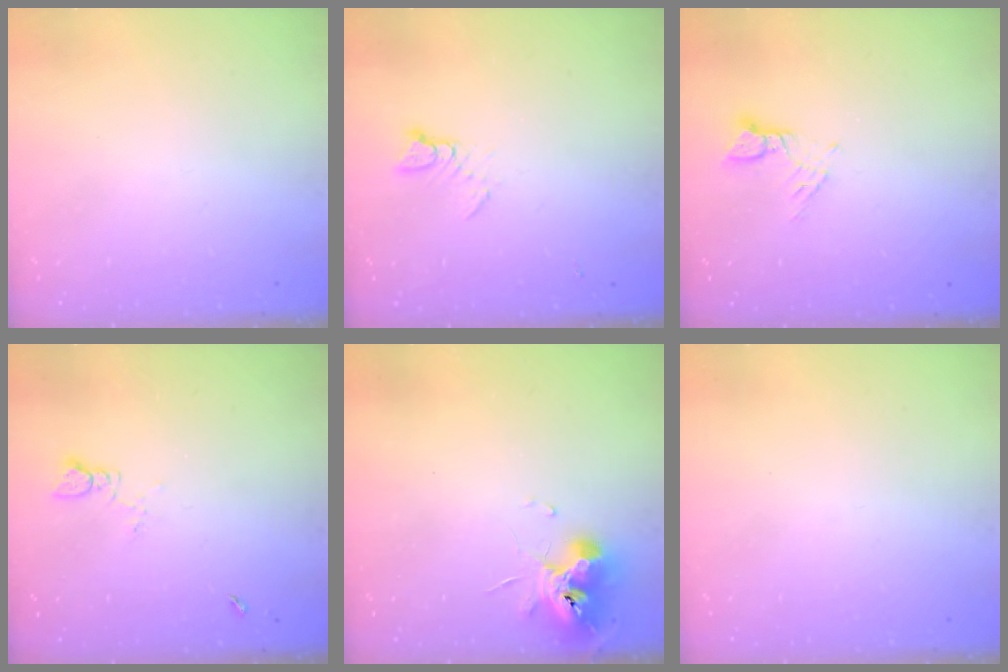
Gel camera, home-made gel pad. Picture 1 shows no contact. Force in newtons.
{"total": 2.5, "press": 2.5, "slide": 0.3}
{"total": 3.1, "press": 3.1, "slide": 0.4}
{"total": 1.7, "press": 1.7, "slide": 0.2}
{"total": 11.1, "press": 11.1, "slide": 0.6}
{"total": 0.0}